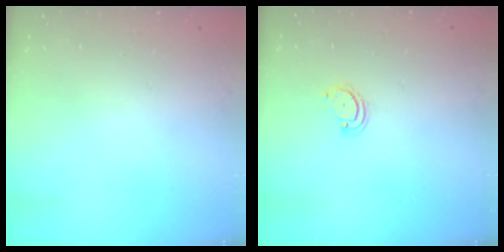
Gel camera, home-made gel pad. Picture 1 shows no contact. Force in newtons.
{"total": 2.3, "press": 2.3, "slide": 0.2}